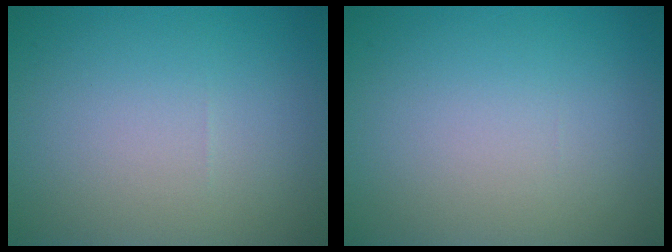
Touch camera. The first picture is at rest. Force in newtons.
{"total": 0.0}